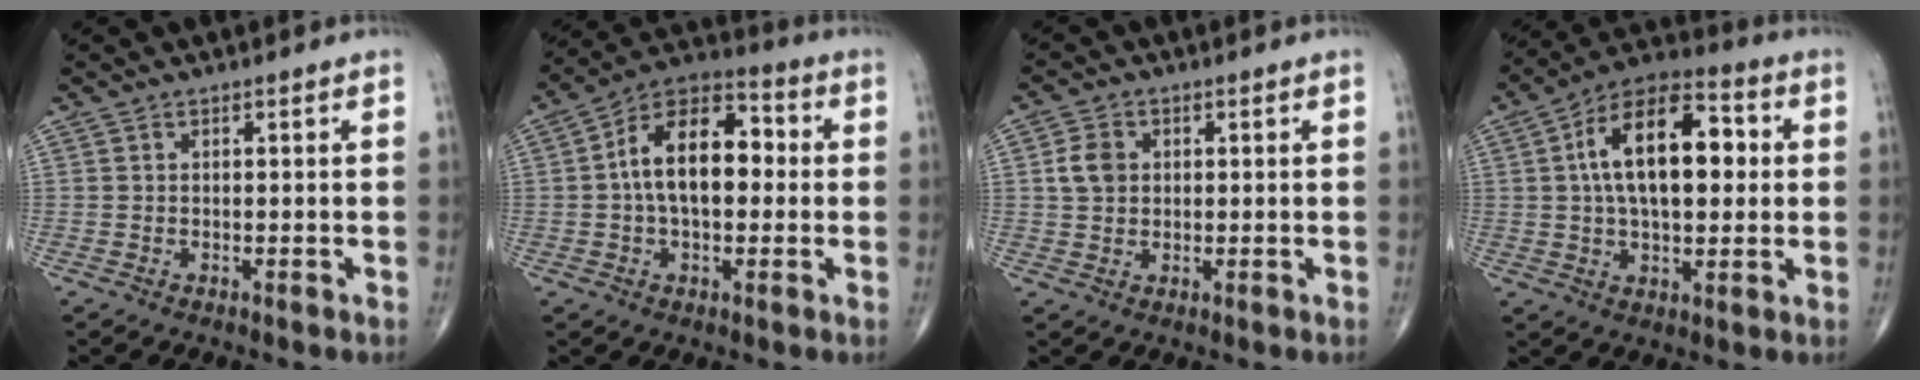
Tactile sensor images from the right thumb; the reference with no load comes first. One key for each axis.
{"total": 14.8, "fx": 0.7, "fy": 8.6, "fz": 12.0, "tx": -0.182, "ty": 0.036, "tz": -0.002}
{"total": 4.3, "fx": 0.8, "fy": 3.3, "fz": 2.7, "tx": -0.047, "ty": 0.000, "tz": 0.014}
{"total": 18.1, "fx": 2.7, "fy": 9.4, "fz": 15.2, "tx": -0.233, "ty": 0.025, "tz": 0.037}